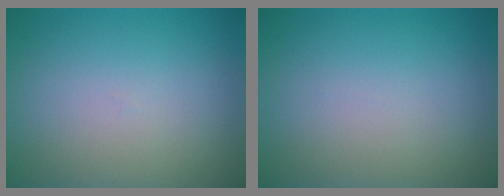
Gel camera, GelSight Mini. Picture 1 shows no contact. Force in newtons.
{"total": 0.0}